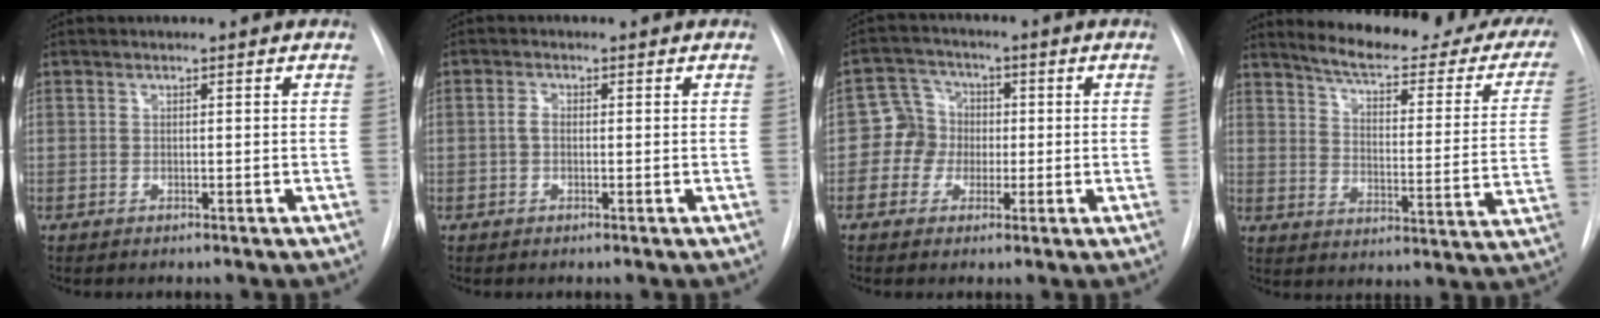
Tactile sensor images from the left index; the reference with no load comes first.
{"total": 1.3, "force": [-0.2, 0.8, 1.0], "torque": [-0.019, 0.002, -0.006]}
{"total": 5.6, "force": [-0.7, 5.4, 1.2], "torque": [-0.023, 0.025, -0.013]}
{"total": 23.7, "force": [20.9, 4.5, 10.3], "torque": [-0.128, -0.072, 0.244]}